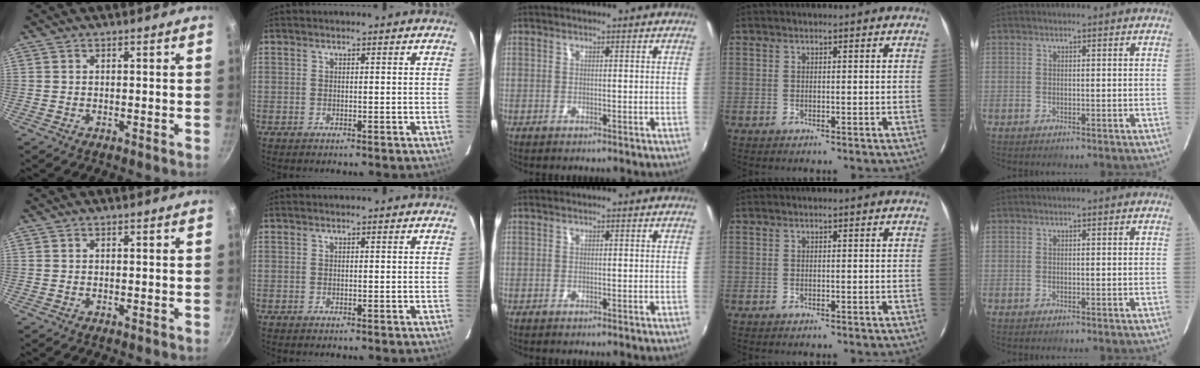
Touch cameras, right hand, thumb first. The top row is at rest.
{}